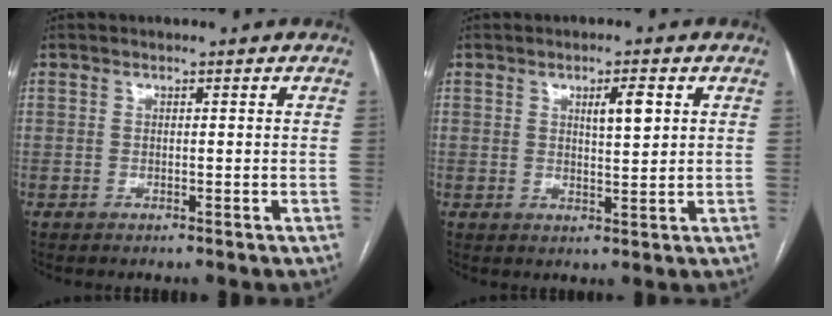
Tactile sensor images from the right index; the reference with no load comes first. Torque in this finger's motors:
{"motor_torque": [0.38, 0.10, 0.03, 0.06]}